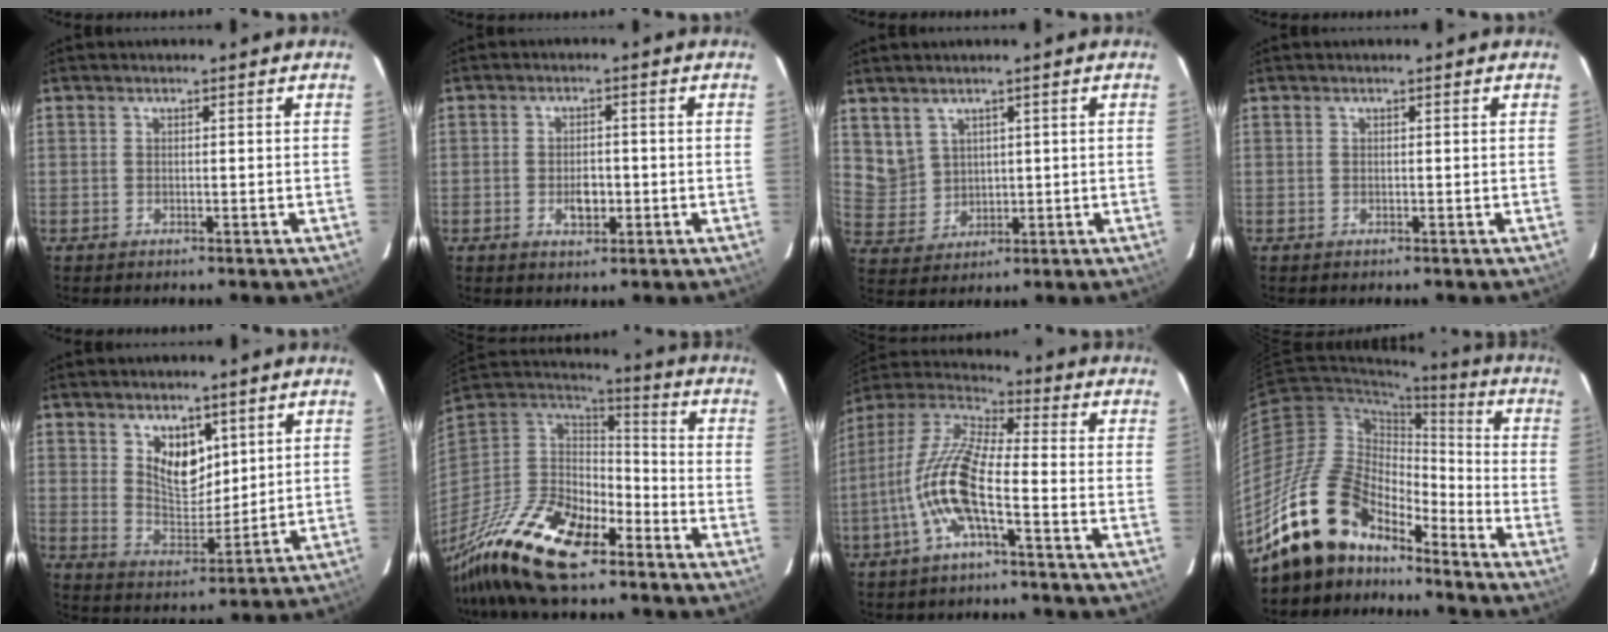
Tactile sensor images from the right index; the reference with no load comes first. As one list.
[{"total": 3.7, "force": [-1.0, 2.5, 2.5], "torque": [-0.043, 0.000, -0.012]}, {"total": 5.9, "force": [3.6, 4.5, 1.2], "torque": [-0.018, 0.008, 0.093]}, {"total": 0.0}, {"total": 8.2, "force": [4.0, 5.0, 5.2], "torque": [-0.079, -0.003, 0.082]}, {"total": 22.1, "force": [-15.4, 8.8, 13.2], "torque": [-0.282, -0.026, -0.281]}, {"total": 12.9, "force": [-4.5, 2.8, 11.8], "torque": [-0.245, 0.003, -0.096]}, {"total": 17.9, "force": [-14.3, 8.1, 7.2], "torque": [-0.143, 0.014, -0.254]}]